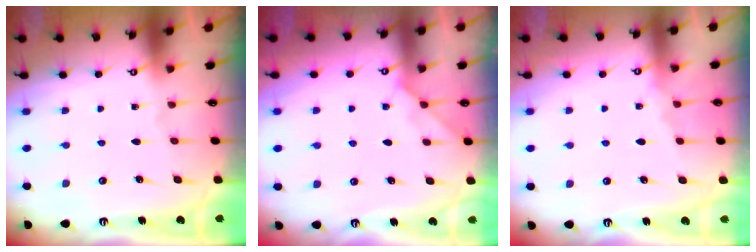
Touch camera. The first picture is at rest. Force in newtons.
{"total": 4.0, "press": 3.9, "slide": 0.7}
{"total": 4.6, "press": 4.6, "slide": 0.7}